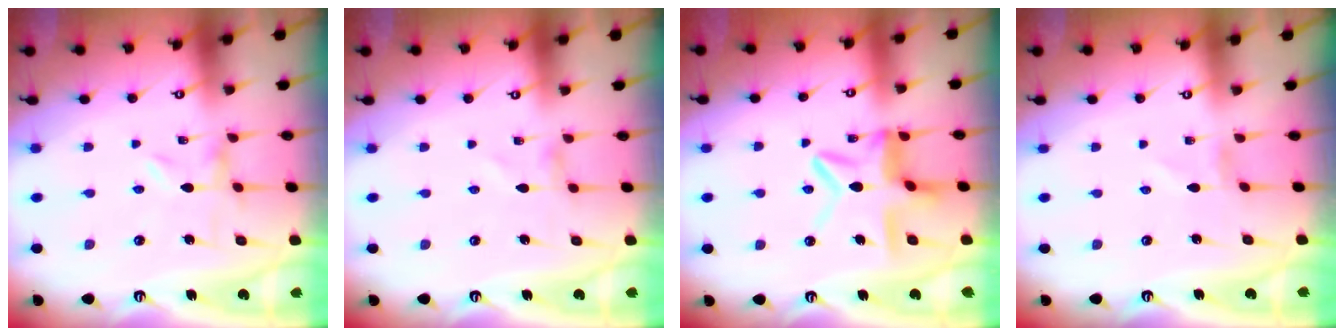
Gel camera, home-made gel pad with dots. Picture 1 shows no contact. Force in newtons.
{"total": 0.0}
{"total": 11.1, "press": 11.0, "slide": 1.1}
{"total": 0.0}